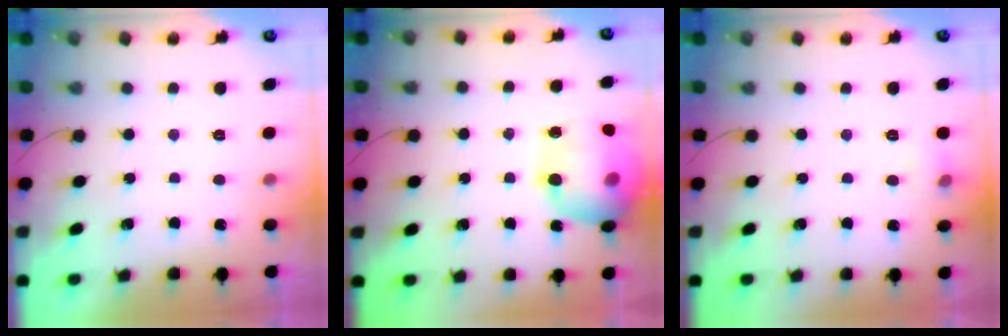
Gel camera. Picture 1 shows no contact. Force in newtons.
{"total": 19.9, "press": 19.8, "slide": 2.1}
{"total": 5.2, "press": 5.0, "slide": 1.6}